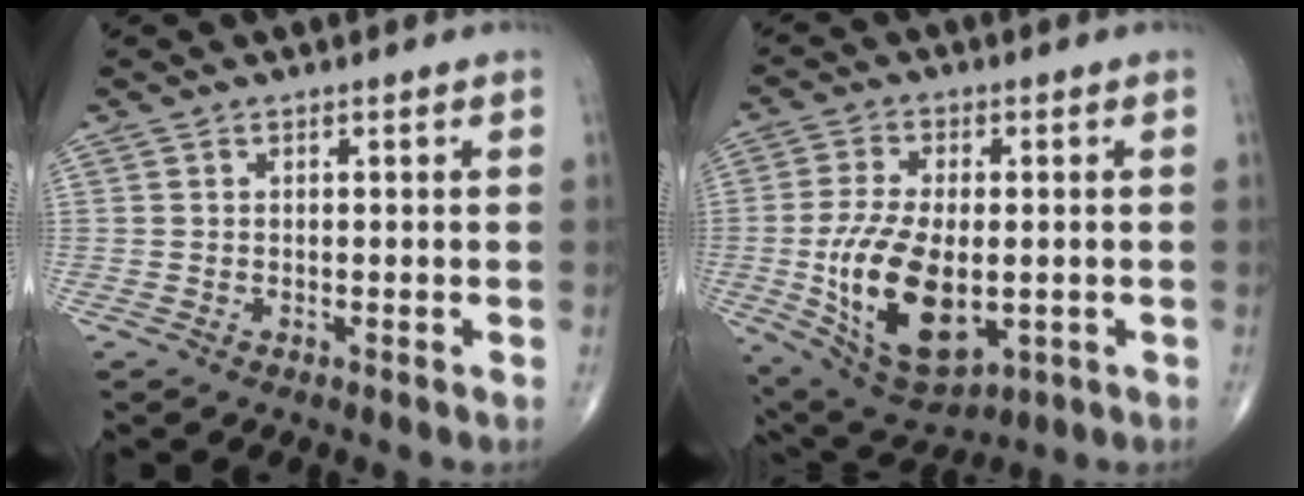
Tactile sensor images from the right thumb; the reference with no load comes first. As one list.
[{"total": 17.3, "force": [-2.6, 9.0, 14.5], "torque": [-0.266, -0.010, -0.025]}]